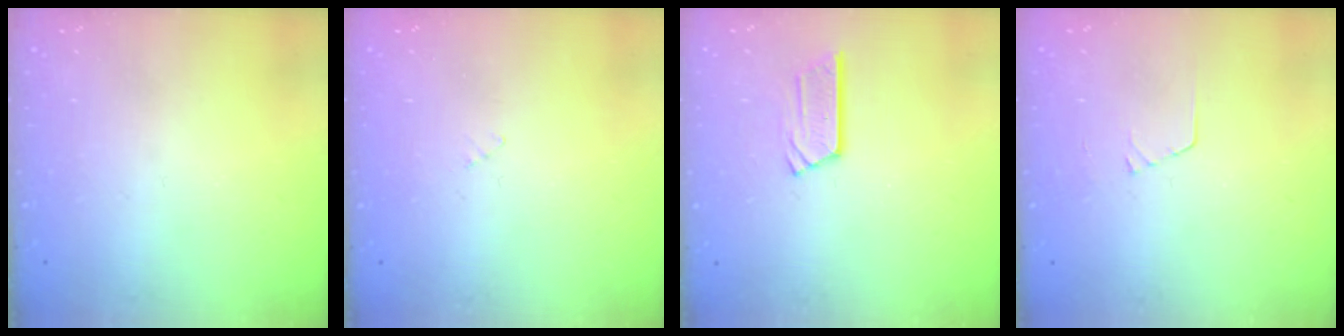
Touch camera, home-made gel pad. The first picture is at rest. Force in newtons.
{"total": 2.7, "press": 2.7, "slide": 0.3}
{"total": 5.7, "press": 5.7, "slide": 0.4}
{"total": 3.2, "press": 3.2, "slide": 0.3}